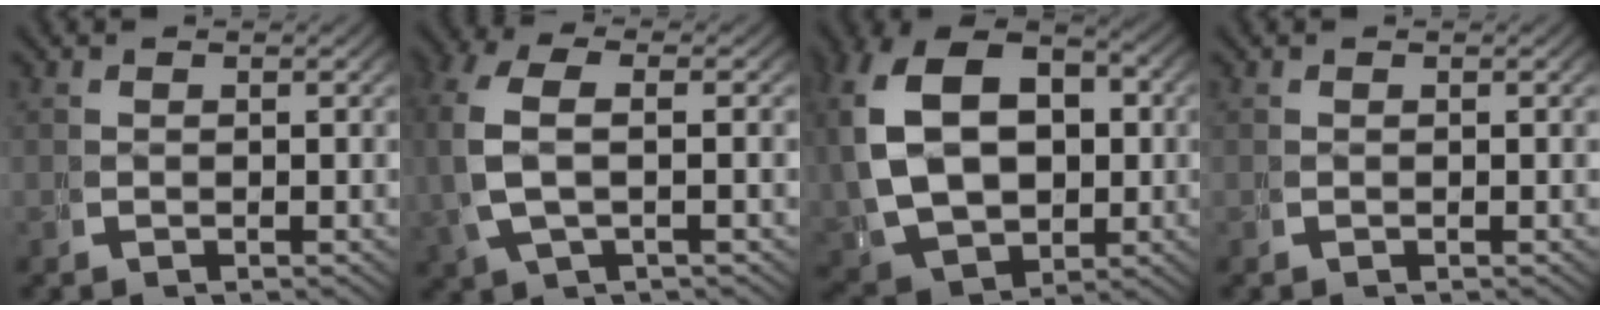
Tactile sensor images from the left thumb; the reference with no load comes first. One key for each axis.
{"total": 5.7, "fx": 1.0, "fy": 2.9, "fz": 4.9, "tx": -0.126, "ty": 0.000, "tz": 0.024}
{"total": 13.9, "fx": 1.0, "fy": 10.1, "fz": 9.6, "tx": -0.207, "ty": -0.039, "tz": 0.038}
{"total": 0.0}